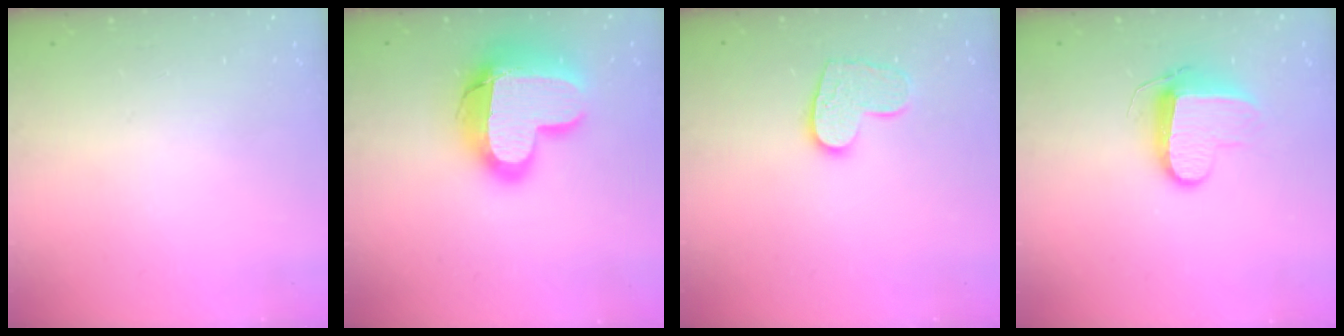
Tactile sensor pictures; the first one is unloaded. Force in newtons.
{"total": 18.9, "press": 18.9, "slide": 1.2}
{"total": 11.3, "press": 11.2, "slide": 0.7}
{"total": 9.5, "press": 9.5, "slide": 0.2}